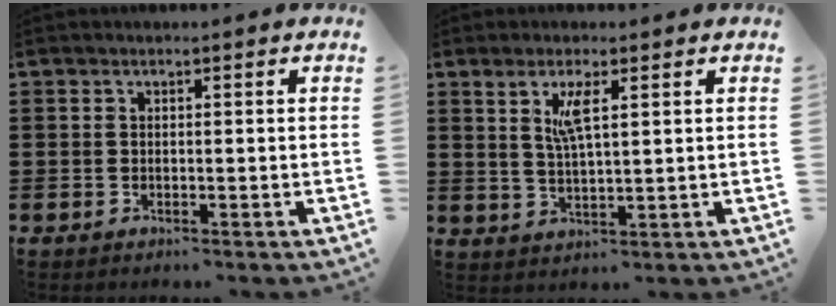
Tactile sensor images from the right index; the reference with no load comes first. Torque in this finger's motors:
{"motor_torque": [0.15, 0.19, 0.30, 0.13]}